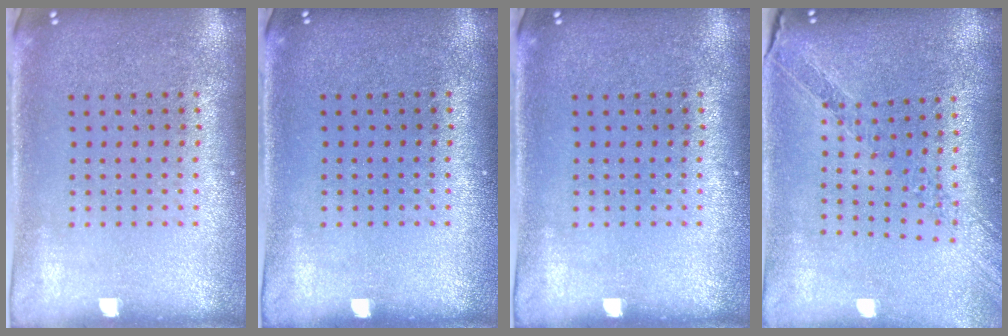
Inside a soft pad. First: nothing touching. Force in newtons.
{"total": 0.0}
{"total": 0.0}
{"total": 1.1, "press": 1.1, "slide": 0.0}